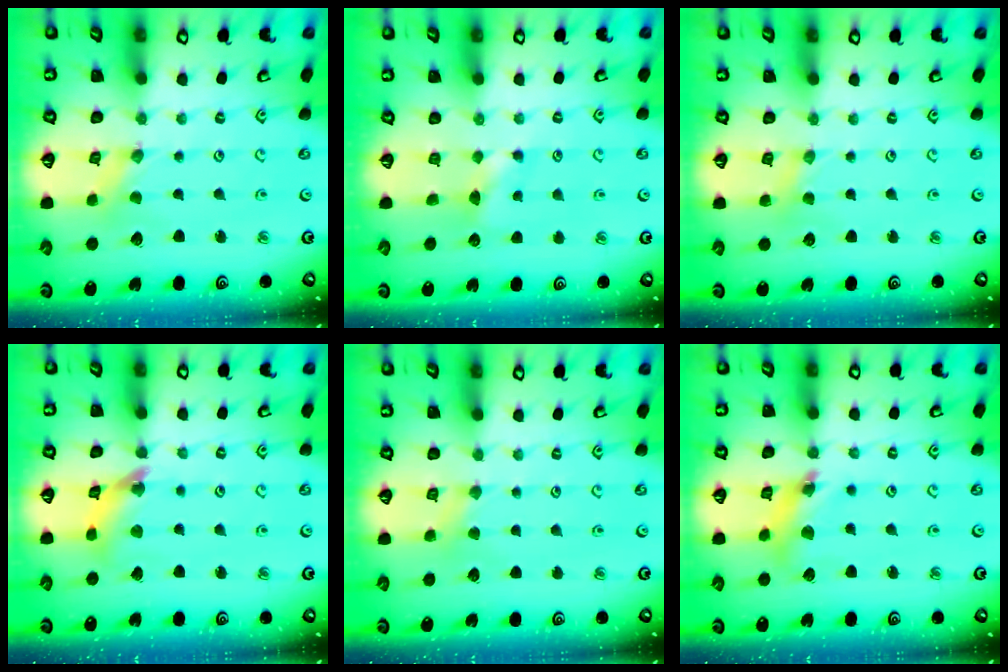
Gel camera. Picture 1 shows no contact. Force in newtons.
{"total": 4.6, "press": 4.5, "slide": 0.8}
{"total": 2.5, "press": 2.5, "slide": 0.4}
{"total": 10.1, "press": 10.1, "slide": 1.1}
{"total": 2.1, "press": 2.0, "slide": 0.4}
{"total": 11.9, "press": 11.8, "slide": 1.5}